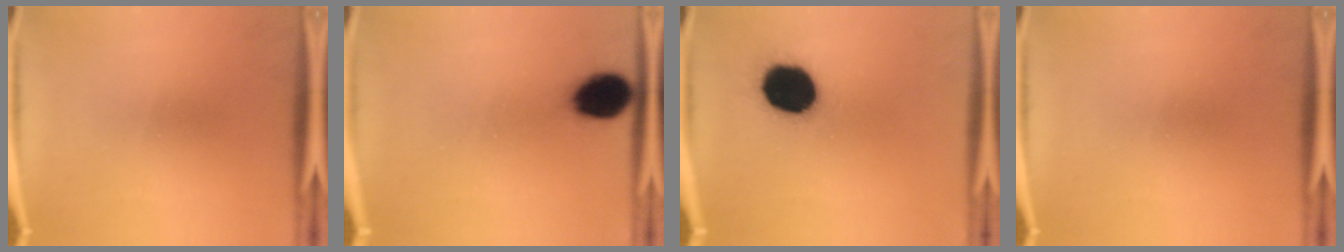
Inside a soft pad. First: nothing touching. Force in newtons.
{"total": 9.3}
{"total": 16.9}
{"total": 0.0}